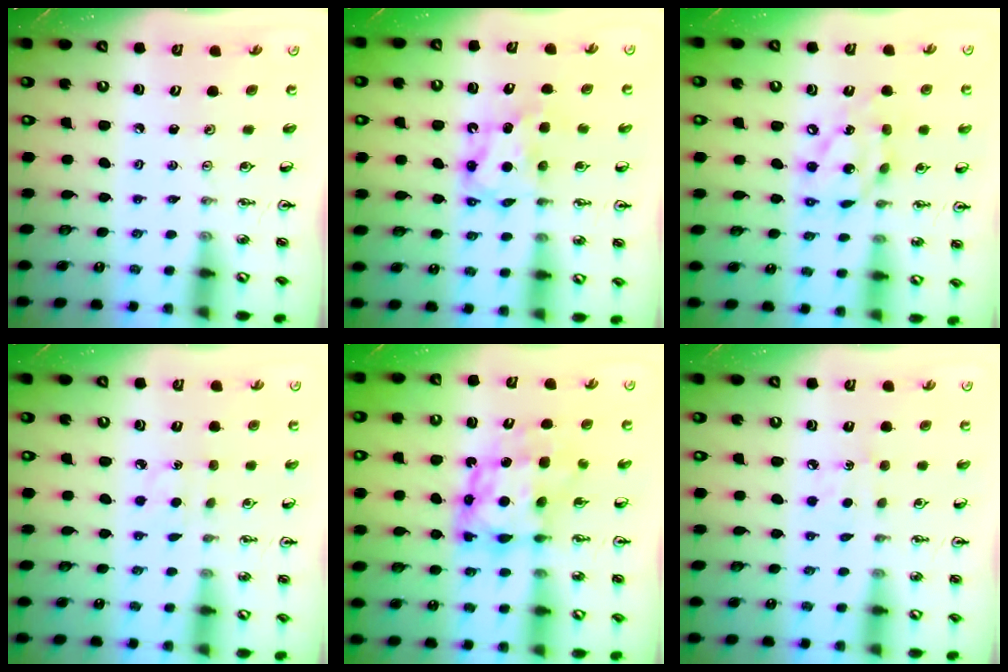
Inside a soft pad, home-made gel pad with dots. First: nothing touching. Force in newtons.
{"total": 6.9, "press": 6.9, "slide": 0.6}
{"total": 13.6, "press": 13.6, "slide": 1.4}
{"total": 4.2, "press": 4.2, "slide": 0.5}
{"total": 9.1, "press": 9.1, "slide": 0.7}
{"total": 5.0, "press": 5.0, "slide": 0.6}